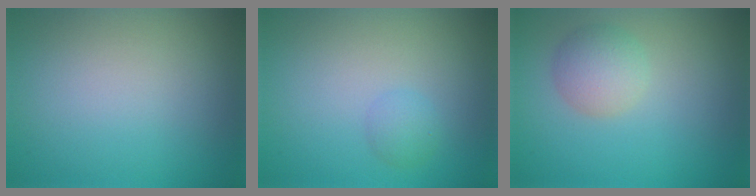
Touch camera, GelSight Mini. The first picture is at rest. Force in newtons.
{"total": 1.2, "press": 1.2, "slide": 0.1}
{"total": 2.7, "press": 2.7, "slide": 0.2}